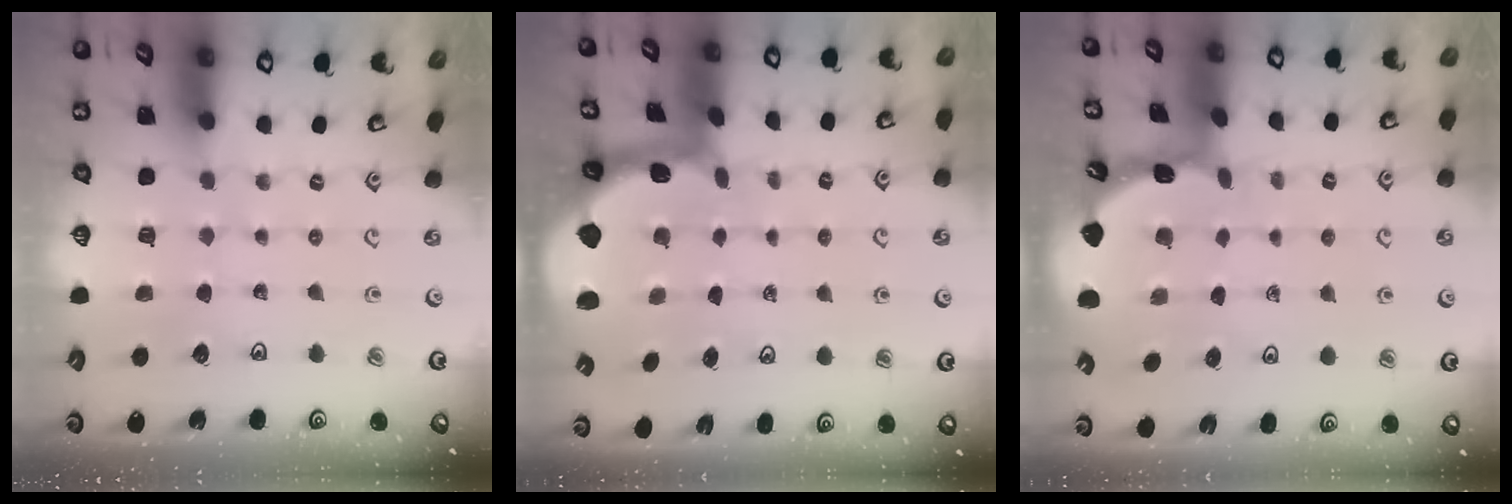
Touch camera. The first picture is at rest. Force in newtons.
{"total": 1.1, "press": 1.0, "slide": 0.4}
{"total": 1.7, "press": 1.7, "slide": 0.1}